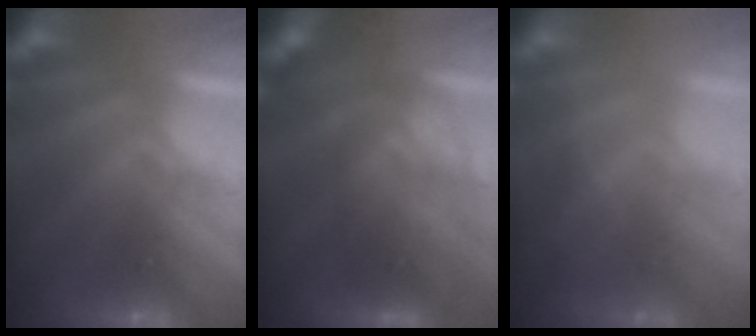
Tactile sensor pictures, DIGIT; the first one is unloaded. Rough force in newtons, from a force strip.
{"total": 2.6}
{"total": 2.4}